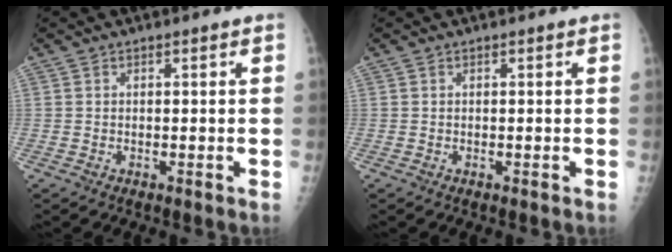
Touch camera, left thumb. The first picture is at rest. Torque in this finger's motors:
{"motor_torque": [0.00, 0.00, -0.04, 0.01, 0.00]}